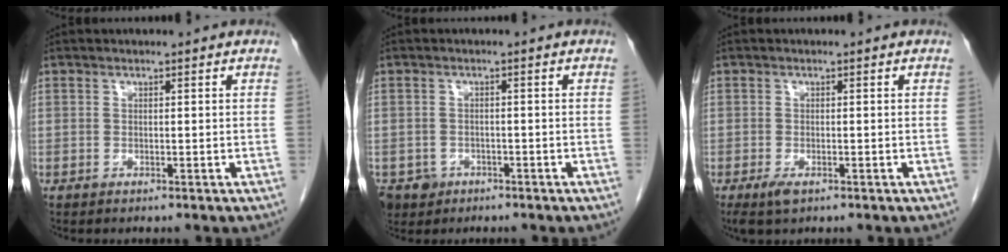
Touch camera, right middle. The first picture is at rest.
{"total": 4.8, "force": [-2.8, 3.8, 0.9], "torque": [-0.017, 0.004, -0.042]}
{"total": 2.5, "force": [-1.4, 0.9, 1.8], "torque": [-0.040, -0.005, -0.021]}